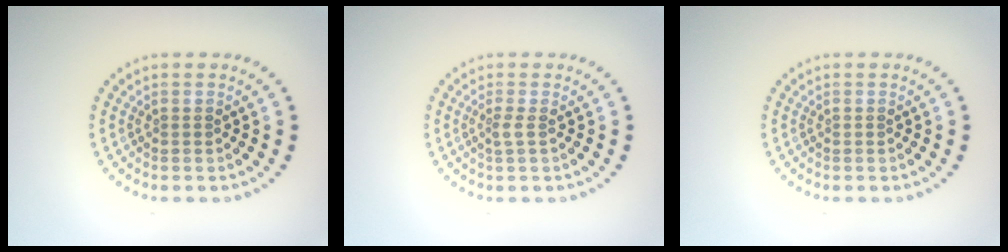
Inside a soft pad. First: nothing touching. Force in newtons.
{"total": 0.9, "press": 0.6, "slide": 0.8}
{"total": 0.0}